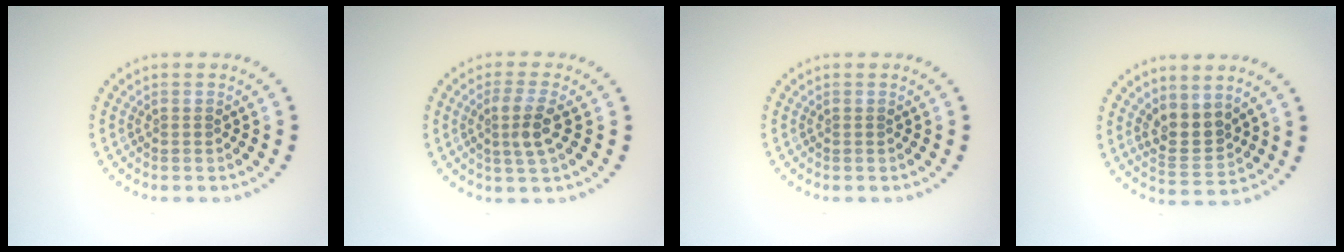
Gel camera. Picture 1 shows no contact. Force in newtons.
{"total": 2.7, "press": 2.4, "slide": 1.2}
{"total": 0.0}
{"total": 3.1, "press": 2.8, "slide": 1.4}